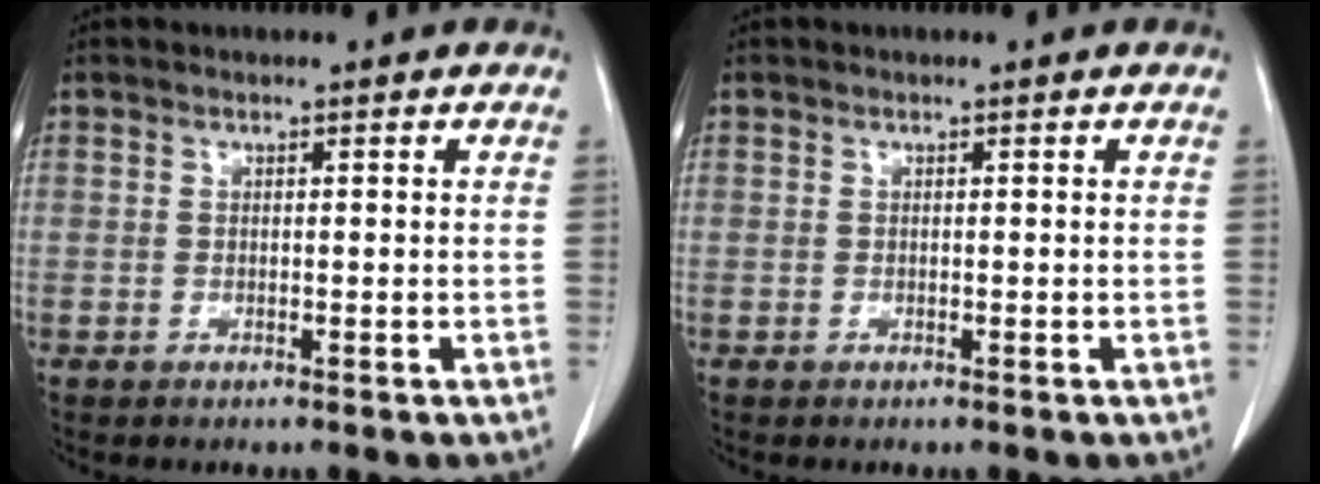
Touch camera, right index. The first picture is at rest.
{"total": 0.0}